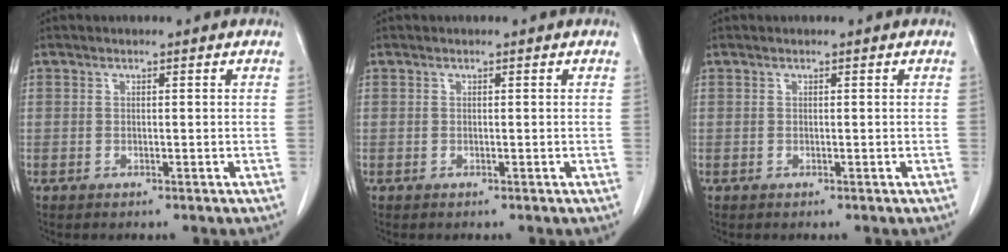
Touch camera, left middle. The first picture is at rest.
{"total": 0.0}
{"total": 0.0}